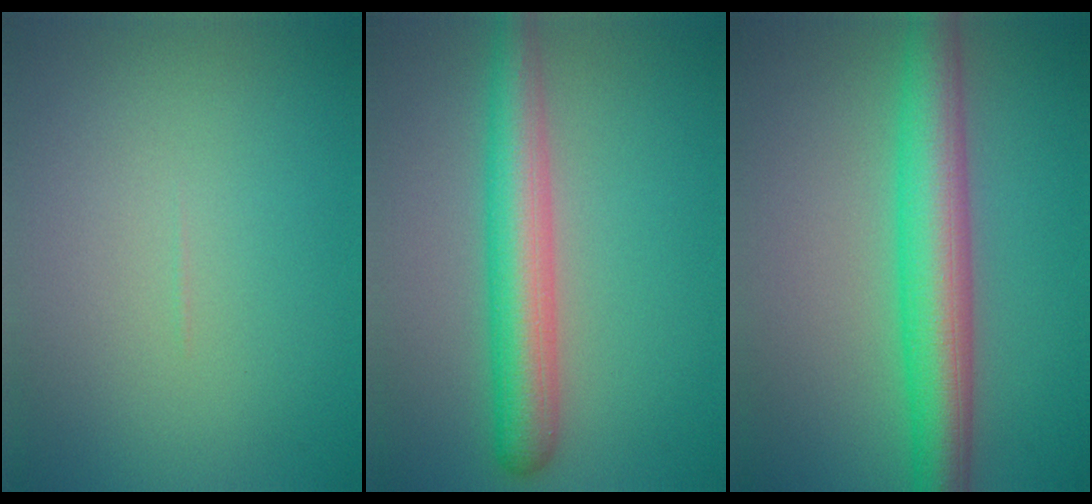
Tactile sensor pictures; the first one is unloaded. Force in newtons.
{"total": 5.5, "press": 5.5, "slide": 0.3}
{"total": 6.9, "press": 6.9, "slide": 0.1}